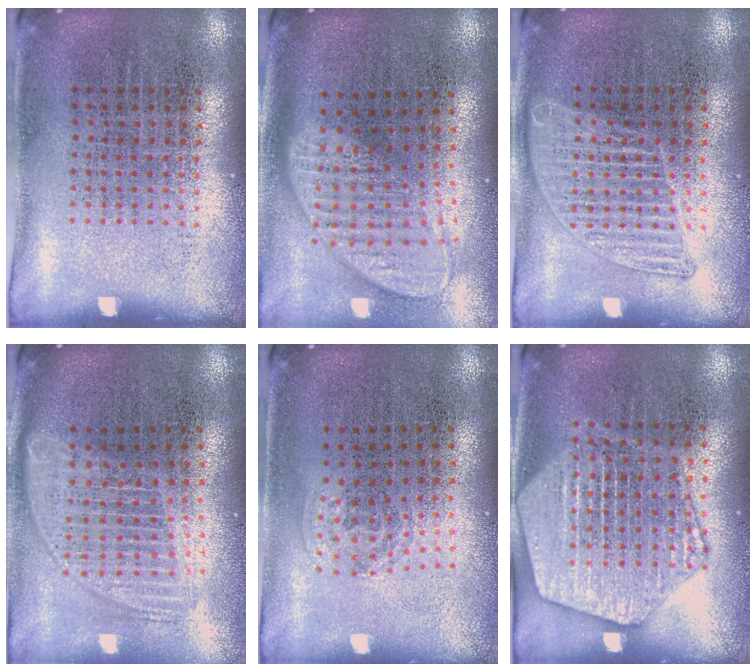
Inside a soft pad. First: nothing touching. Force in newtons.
{"total": 2.0, "press": 1.6, "slide": 1.2}
{"total": 2.1, "press": 2.1, "slide": 0.3}
{"total": 1.8, "press": 1.5, "slide": 1.0}
{"total": 1.0, "press": 0.6, "slide": 0.8}
{"total": 3.9, "press": 3.9, "slide": 0.4}